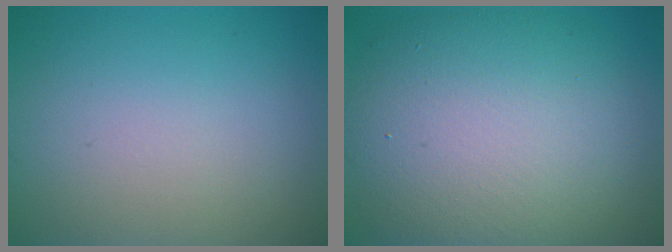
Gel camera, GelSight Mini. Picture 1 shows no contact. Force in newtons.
{"total": 11.7, "press": 11.7, "slide": 0.8}